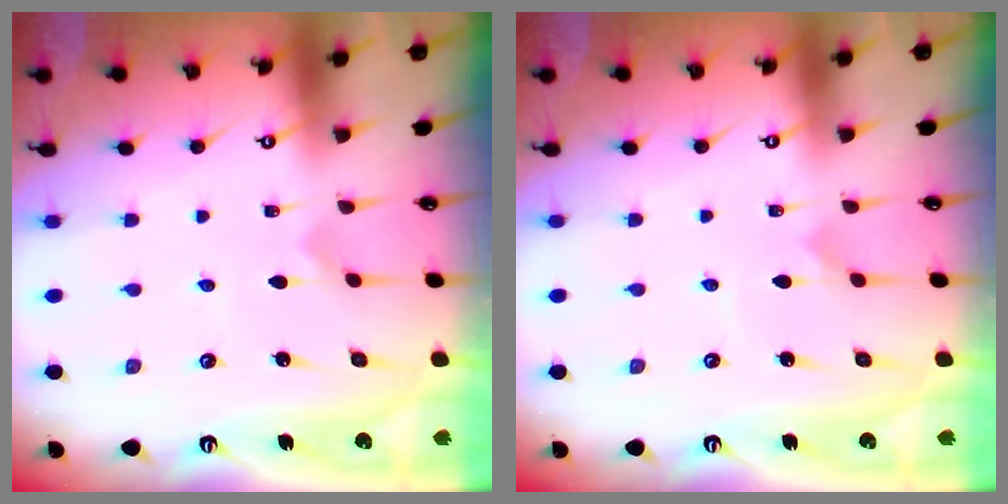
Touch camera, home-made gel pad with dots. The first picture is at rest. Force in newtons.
{"total": 2.0, "press": 2.0, "slide": 0.2}